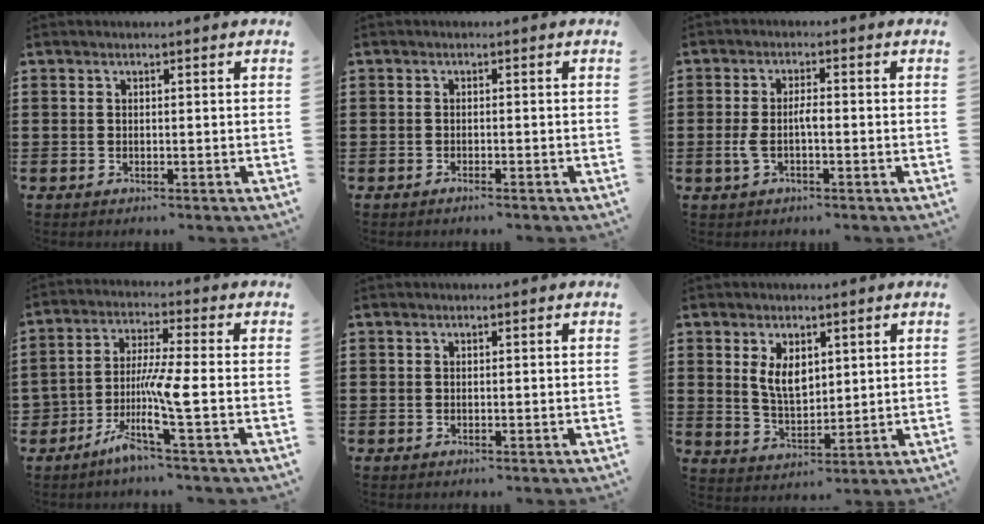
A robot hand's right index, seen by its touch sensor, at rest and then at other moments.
{"total": 0.7, "force": [-0.7, 0.0, 0.2], "torque": [-0.005, -0.002, -0.014]}
{"total": 3.3, "force": [-0.7, 1.0, 3.0], "torque": [-0.070, -0.001, -0.019]}
{"total": 6.6, "force": [-3.1, 0.0, 5.8], "torque": [-0.122, -0.007, -0.064]}
{"total": 0.0}
{"total": 5.5, "force": [2.1, 3.1, 4.0], "torque": [-0.079, 0.003, 0.036]}